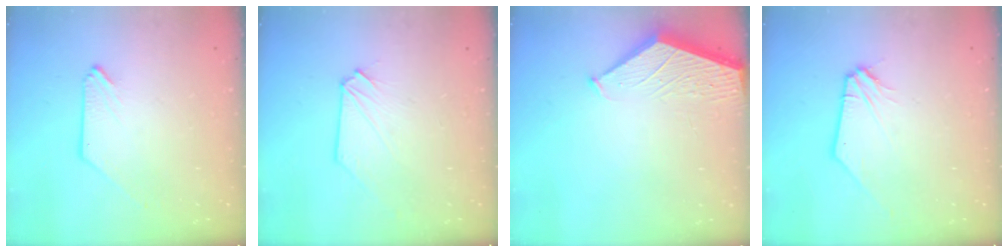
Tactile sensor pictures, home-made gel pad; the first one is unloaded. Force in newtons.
{"total": 0.0}
{"total": 2.1, "press": 2.1, "slide": 0.2}
{"total": 1.1, "press": 1.1, "slide": 0.1}